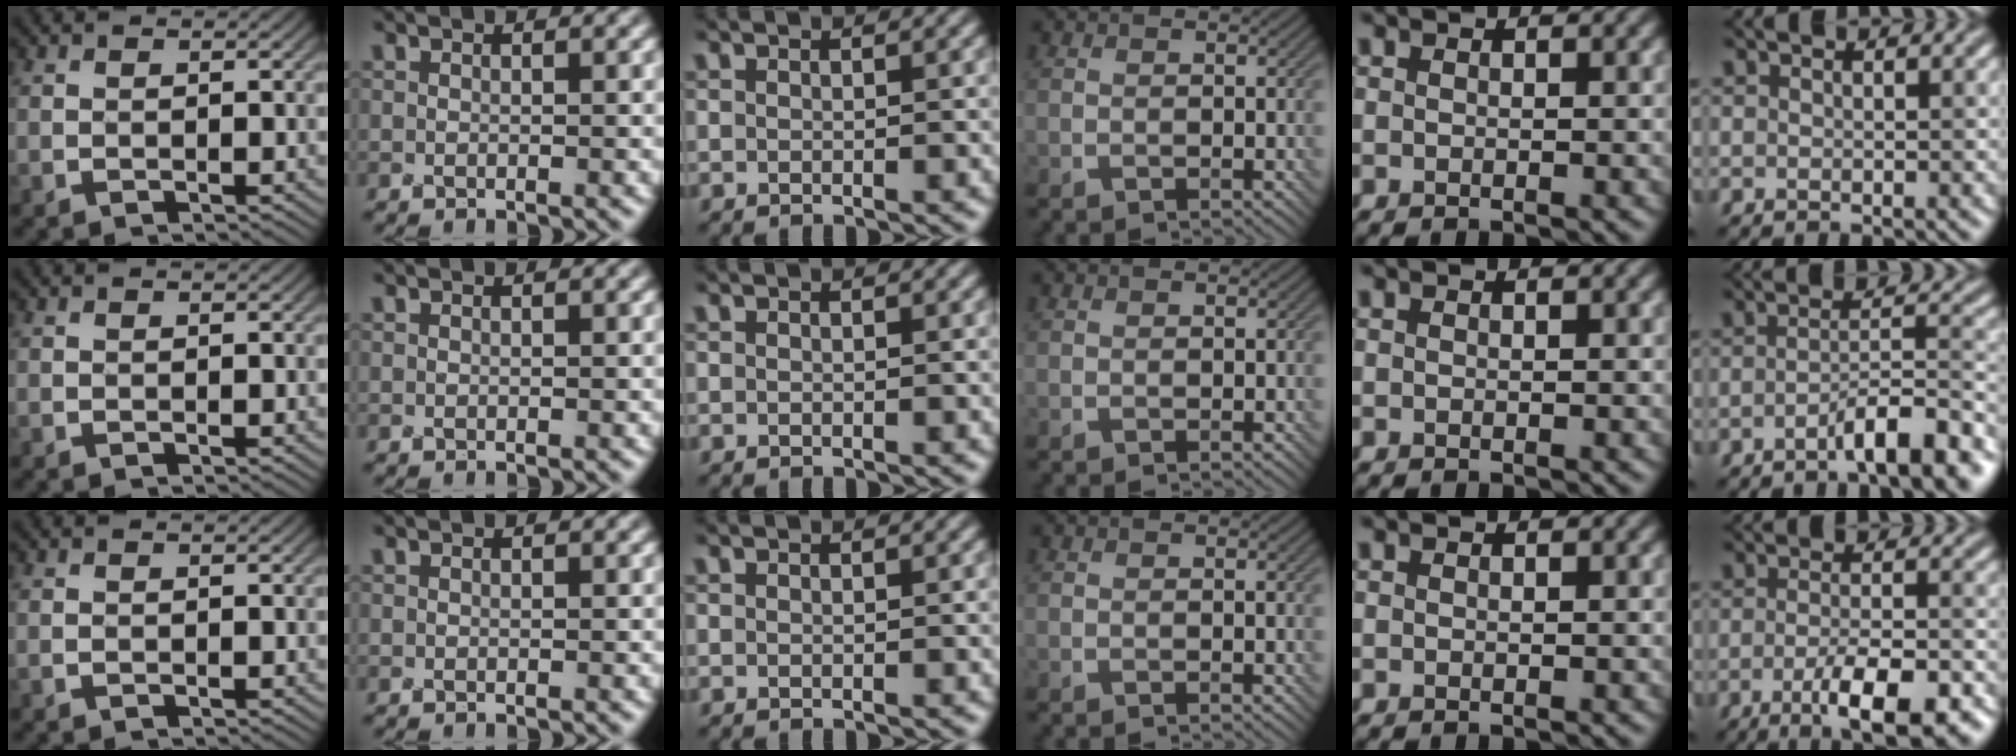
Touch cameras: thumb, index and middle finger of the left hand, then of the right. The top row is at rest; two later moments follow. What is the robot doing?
{"motion": "screw", "object": "bottle cap"}